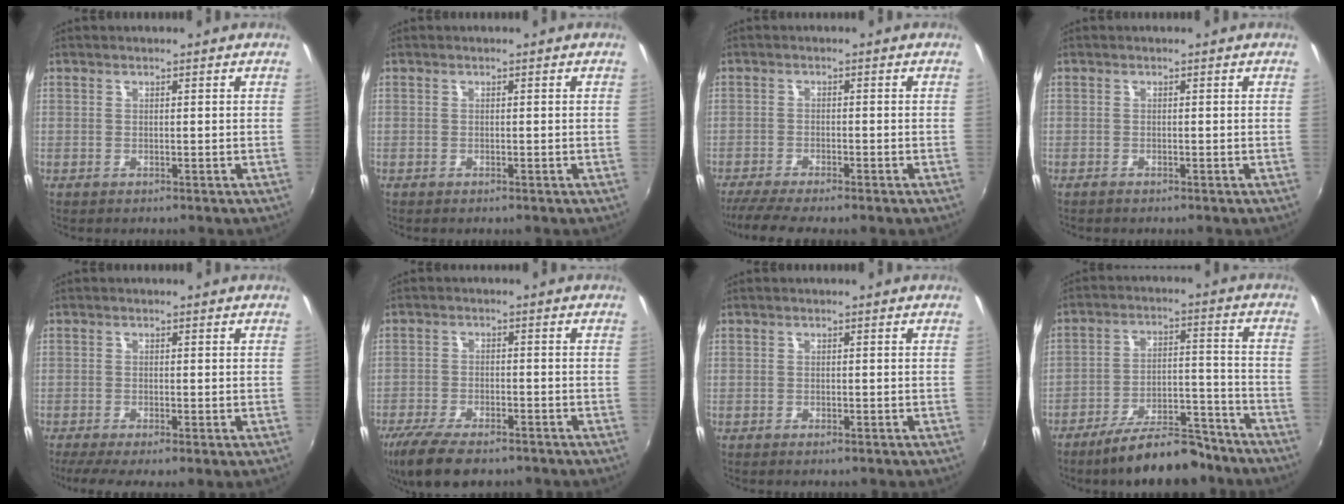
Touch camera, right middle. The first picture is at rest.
{"total": 0.0}
{"total": 7.2, "force": [-6.1, 0.3, 3.9], "torque": [-0.095, -0.024, -0.102]}
{"total": 0.7, "force": [-0.7, 0.1, 0.2], "torque": [-0.005, -0.003, -0.015]}
{"total": 5.2, "force": [-2.7, 0.6, 4.4], "torque": [-0.088, -0.022, -0.044]}
{"total": 12.0, "force": [-8.9, 4.1, 7.0], "torque": [-0.161, -0.035, -0.154]}
{"total": 0.7, "force": [-0.5, 0.1, 0.4], "torque": [-0.008, -0.001, -0.009]}
{"total": 14.4, "force": [-11.8, 4.3, 7.0], "torque": [-0.121, 0.021, -0.171]}